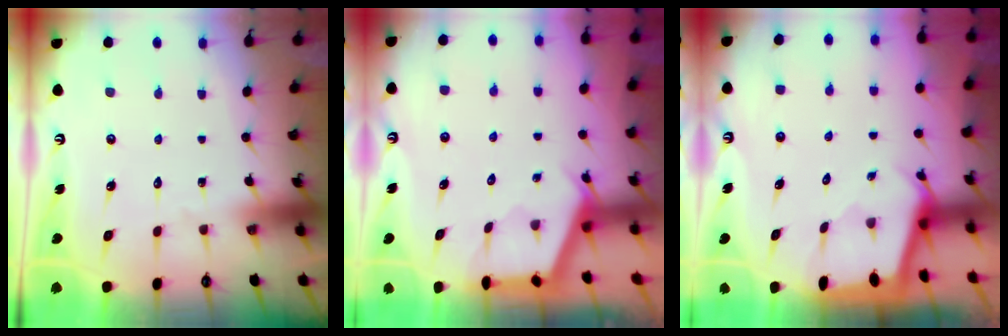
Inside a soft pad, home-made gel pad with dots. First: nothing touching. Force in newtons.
{"total": 2.8, "press": 2.8, "slide": 0.3}
{"total": 1.8, "press": 1.8, "slide": 0.2}